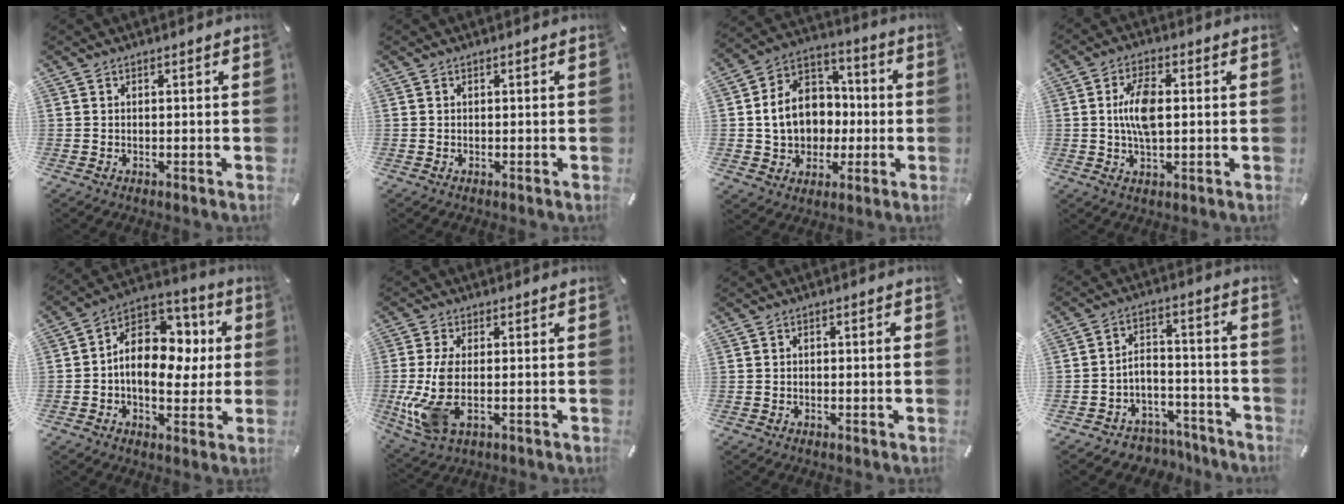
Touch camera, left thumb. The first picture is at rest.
{"total": 0.0}
{"total": 13.2, "force": [-1.4, 11.7, 5.9], "torque": [-0.138, 0.013, -0.019]}
{"total": 8.3, "force": [0.7, 3.7, 7.4], "torque": [-0.160, -0.001, 0.003]}
{"total": 13.7, "force": [1.1, 10.6, 8.6], "torque": [-0.133, -0.016, 0.022]}
{"total": 9.5, "force": [-0.9, 4.0, 8.6], "torque": [-0.205, -0.024, -0.016]}
{"total": 1.3, "force": [-0.1, 0.4, 1.2], "torque": [-0.021, 0.002, -0.004]}
{"total": 5.5, "force": [-3.0, 4.5, 0.7], "torque": [-0.009, 0.023, -0.054]}